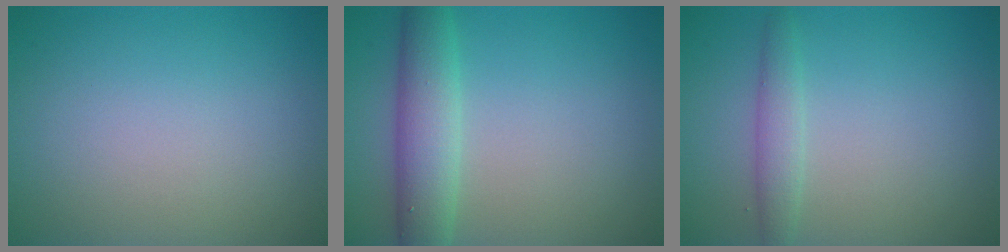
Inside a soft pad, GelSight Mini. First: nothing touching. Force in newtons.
{"total": 4.5, "press": 4.5, "slide": 0.3}
{"total": 1.9, "press": 1.9, "slide": 0.0}